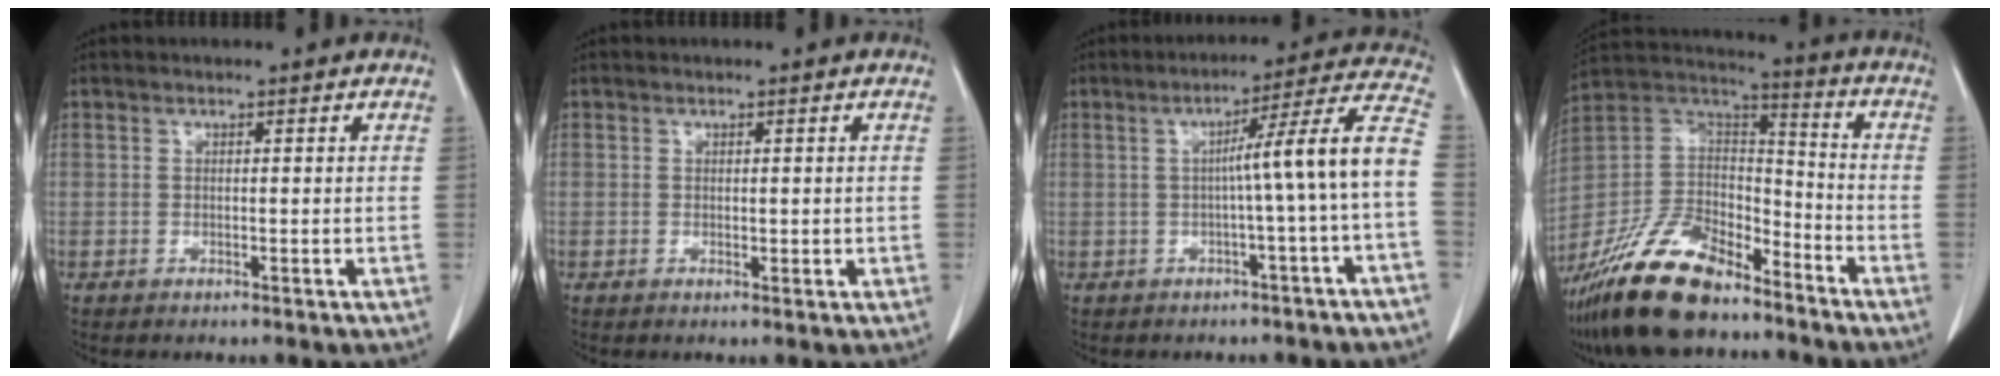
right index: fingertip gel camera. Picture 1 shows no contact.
{"total": 1.0, "force": [0.1, 0.7, 0.7], "torque": [-0.009, -0.002, 0.004]}
{"total": 10.6, "force": [-1.1, -1.7, 10.4], "torque": [-0.139, 0.023, -0.017]}
{"total": 18.7, "force": [-14.3, 6.8, 10.0], "torque": [-0.211, 0.005, -0.269]}